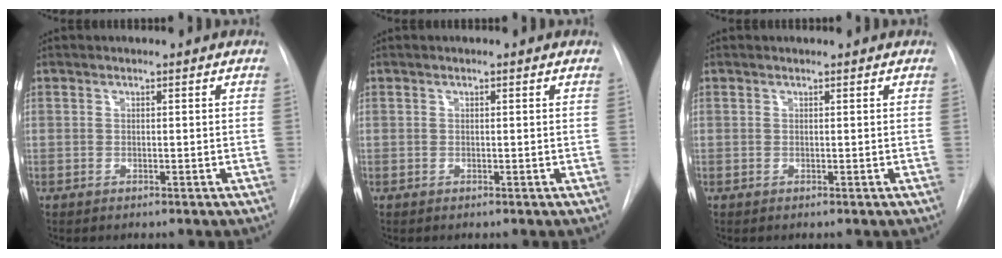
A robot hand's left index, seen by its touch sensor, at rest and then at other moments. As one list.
[{"total": 0.0}, {"total": 0.7, "force": [0.7, 0.1, 0.1], "torque": [-0.006, 0.009, 0.010]}]